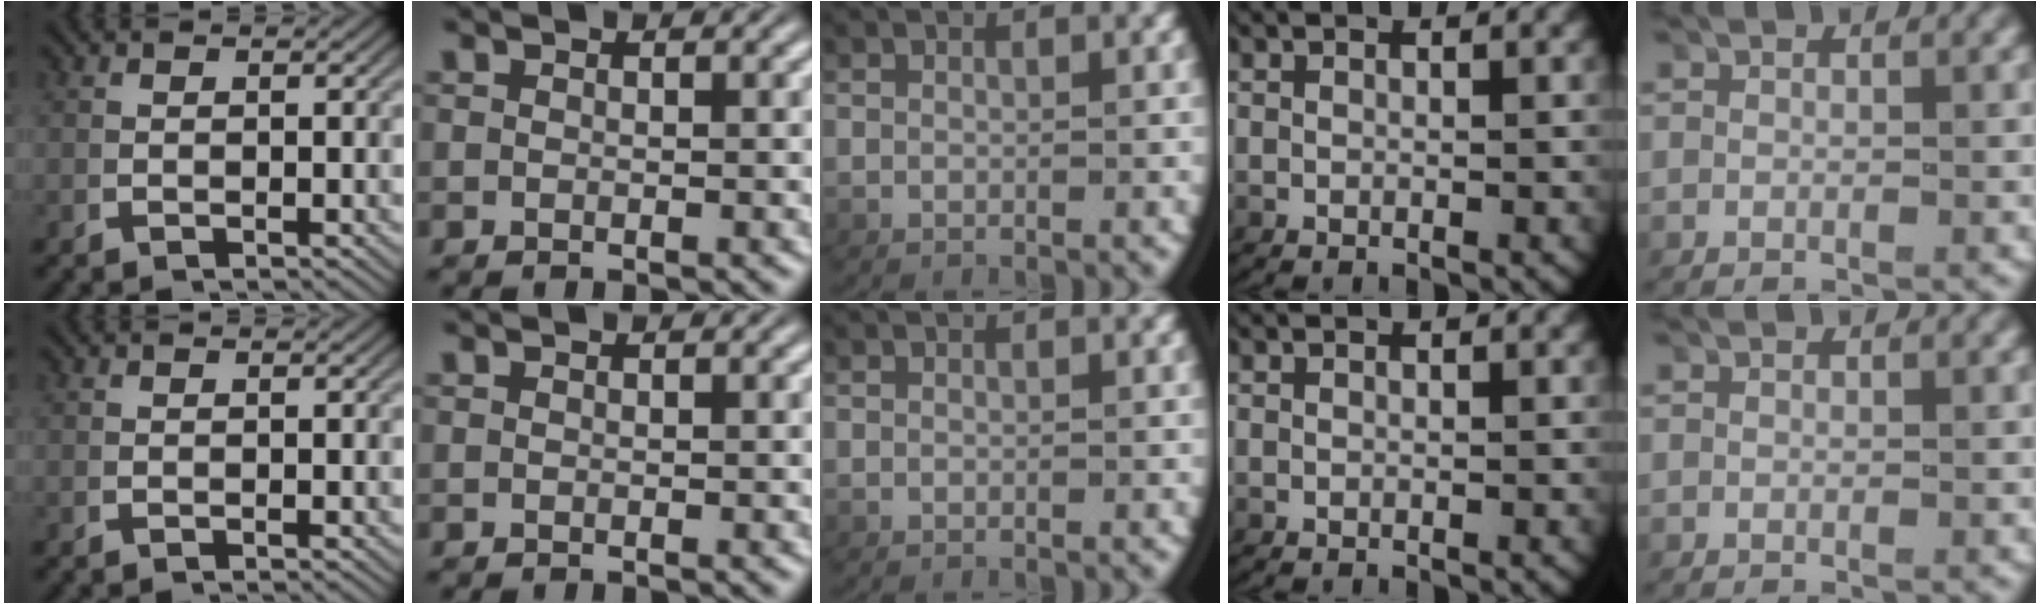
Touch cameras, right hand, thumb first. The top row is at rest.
{}